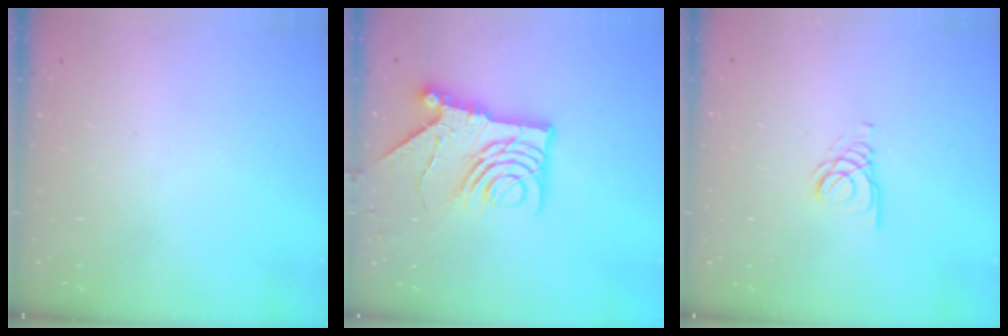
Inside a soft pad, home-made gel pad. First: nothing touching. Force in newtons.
{"total": 14.8, "press": 14.7, "slide": 1.3}
{"total": 2.8, "press": 2.8, "slide": 0.3}